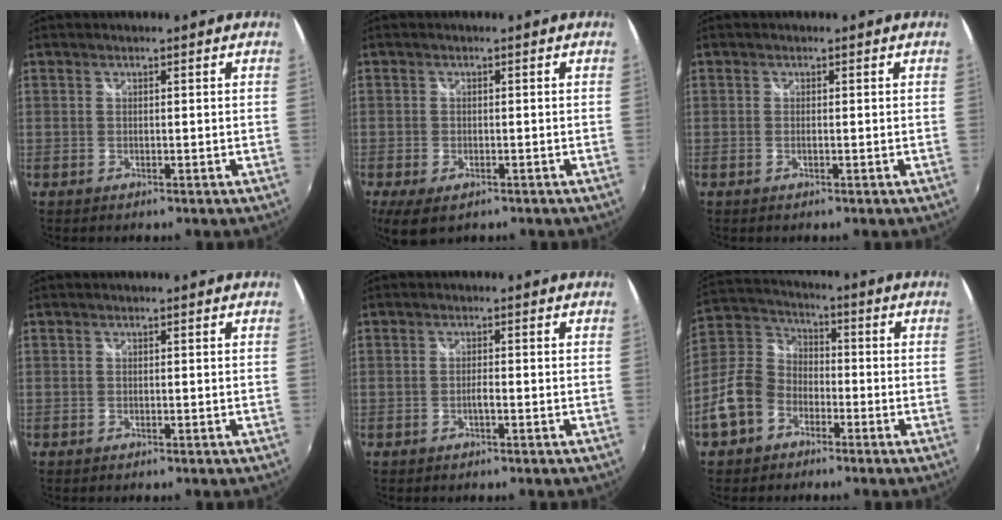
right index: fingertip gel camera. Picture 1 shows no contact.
{"total": 6.1, "force": [-3.6, 3.1, 3.8], "torque": [-0.085, -0.026, -0.060]}
{"total": 0.5, "force": [-0.1, 0.1, 0.5], "torque": [-0.011, 0.000, -0.005]}
{"total": 0.0}
{"total": 1.2, "force": [-0.5, 0.3, 1.0], "torque": [-0.019, 0.001, -0.010]}
{"total": 11.8, "force": [-5.8, 8.9, 5.1], "torque": [-0.123, 0.028, -0.106]}